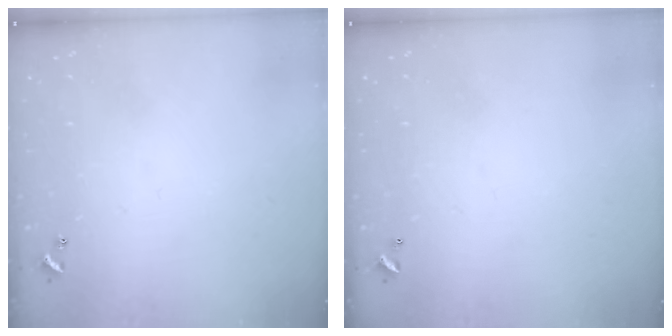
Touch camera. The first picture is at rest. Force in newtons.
{"total": 2.9, "press": 2.9, "slide": 0.1}